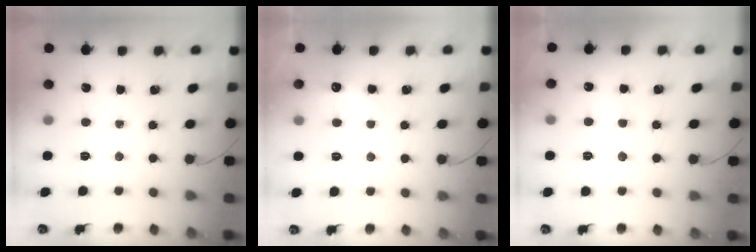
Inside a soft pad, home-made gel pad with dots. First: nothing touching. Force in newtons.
{"total": 7.9, "press": 7.8, "slide": 1.4}
{"total": 8.9, "press": 8.9, "slide": 1.1}